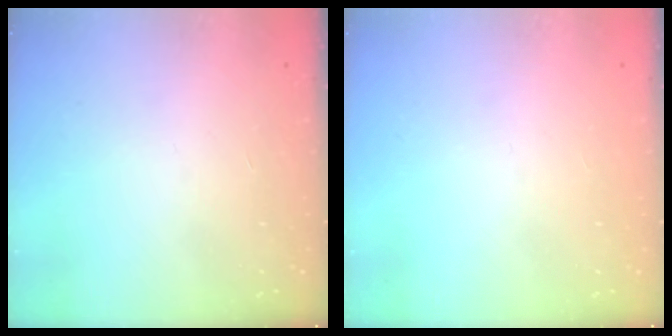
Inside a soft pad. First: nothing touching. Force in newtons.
{"total": 0.0}